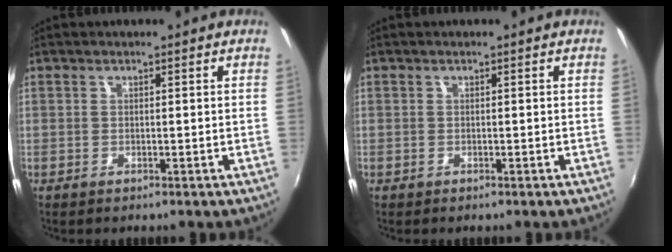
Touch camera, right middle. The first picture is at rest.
{"total": 0.0}